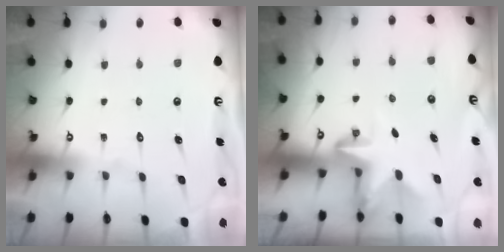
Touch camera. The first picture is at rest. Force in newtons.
{"total": 2.9, "press": 2.9, "slide": 0.1}